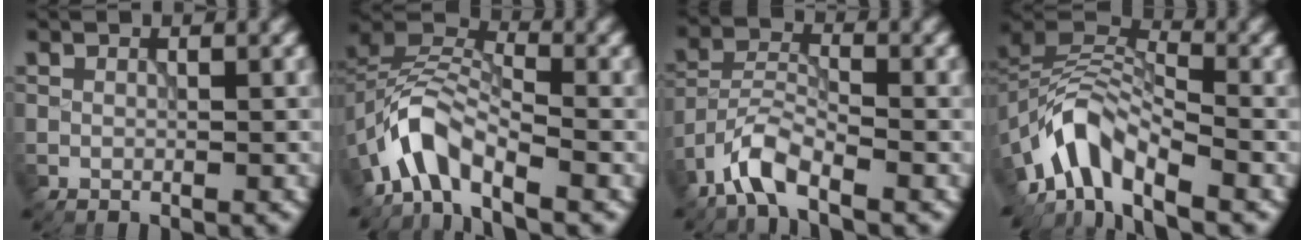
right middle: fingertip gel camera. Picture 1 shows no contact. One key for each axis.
{"total": 5.2, "fx": -3.6, "fy": 2.2, "fz": 3.0, "tx": -0.050, "ty": 0.005, "tz": -0.080}
{"total": 4.3, "fx": -3.2, "fy": 1.2, "fz": 2.6, "tx": -0.050, "ty": 0.005, "tz": -0.074}
{"total": 6.8, "fx": -4.6, "fy": 2.8, "fz": 4.2, "tx": -0.065, "ty": 0.007, "tz": -0.102}